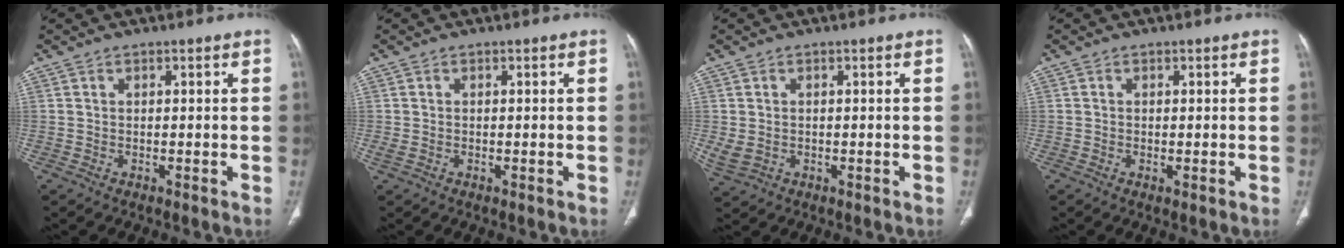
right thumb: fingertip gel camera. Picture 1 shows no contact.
{"total": 1.0, "force": [-0.2, 0.4, 0.9], "torque": [-0.030, 0.000, -0.002]}
{"total": 3.1, "force": [-0.2, 2.3, 2.0], "torque": [-0.055, 0.006, 0.009]}
{"total": 1.0, "force": [-0.2, 0.2, 0.9], "torque": [-0.022, -0.005, -0.003]}